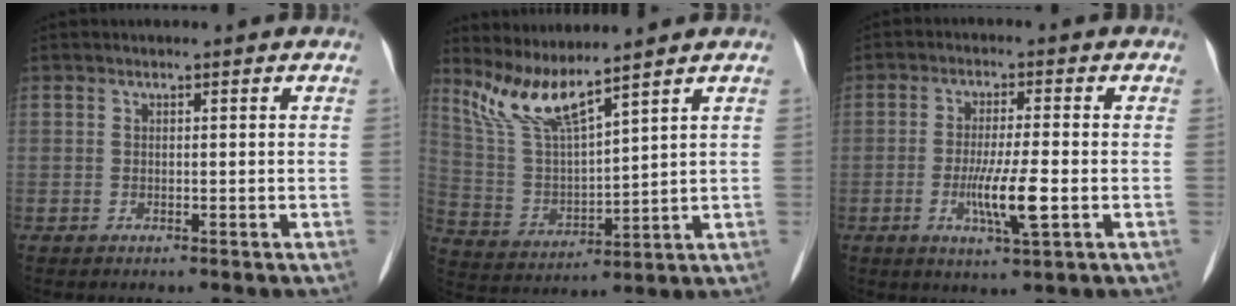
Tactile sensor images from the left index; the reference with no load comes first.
{"total": 8.1, "force": [6.9, 0.1, 4.1], "torque": [-0.099, -0.010, 0.150]}
{"total": 6.8, "force": [-1.9, 0.4, 6.5], "torque": [-0.126, -0.013, -0.035]}